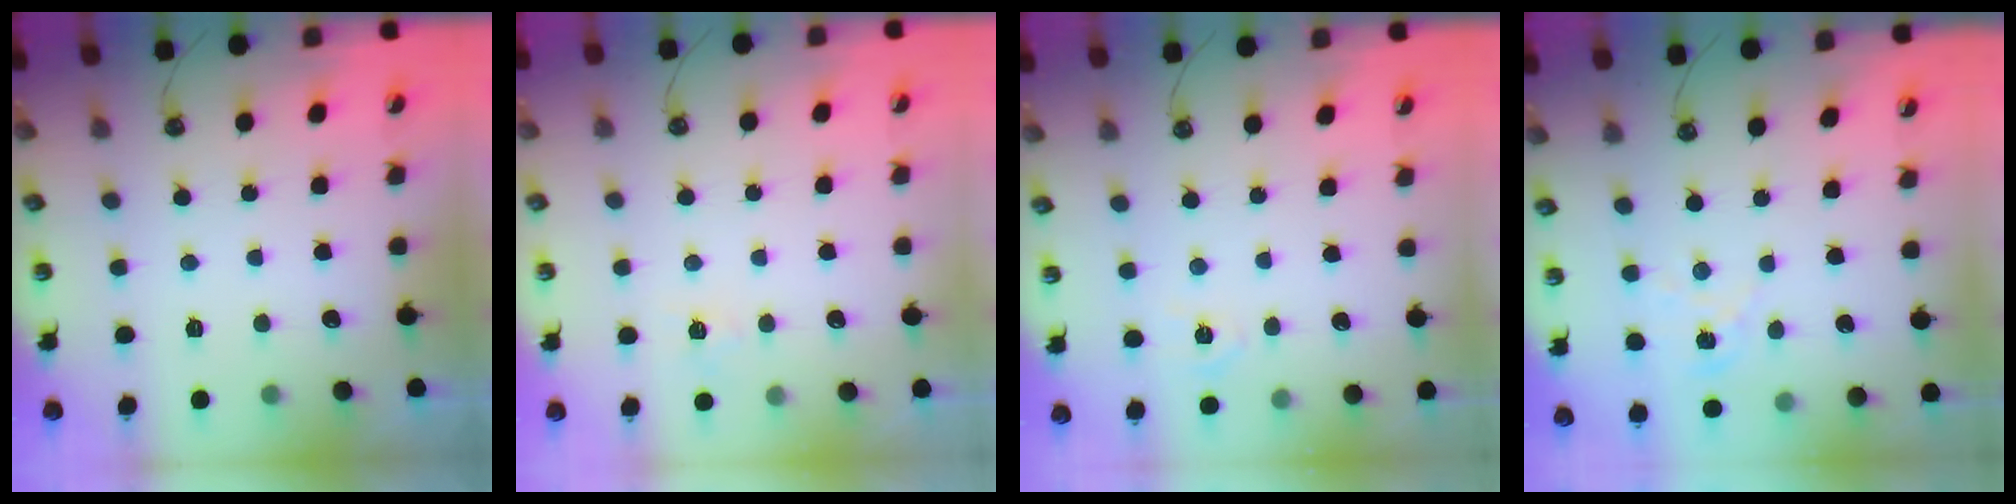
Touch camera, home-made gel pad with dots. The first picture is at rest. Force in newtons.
{"total": 5.0, "press": 5.0, "slide": 0.5}
{"total": 4.8, "press": 4.7, "slide": 0.6}
{"total": 1.6, "press": 1.6, "slide": 0.2}